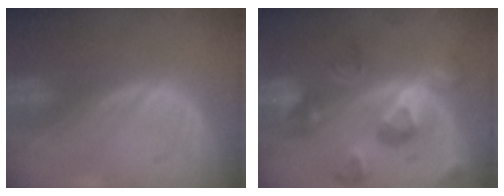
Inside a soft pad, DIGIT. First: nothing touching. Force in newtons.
{"total": 10.4, "press": 9.3, "slide": 4.6}